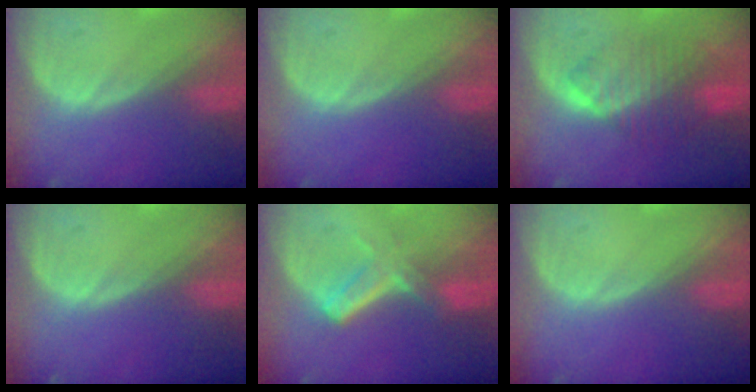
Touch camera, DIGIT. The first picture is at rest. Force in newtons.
{"total": 0.0}
{"total": 7.8, "press": 7.4, "slide": 2.3}
{"total": 0.0}
{"total": 5.8, "press": 5.1, "slide": 2.9}
{"total": 0.0}